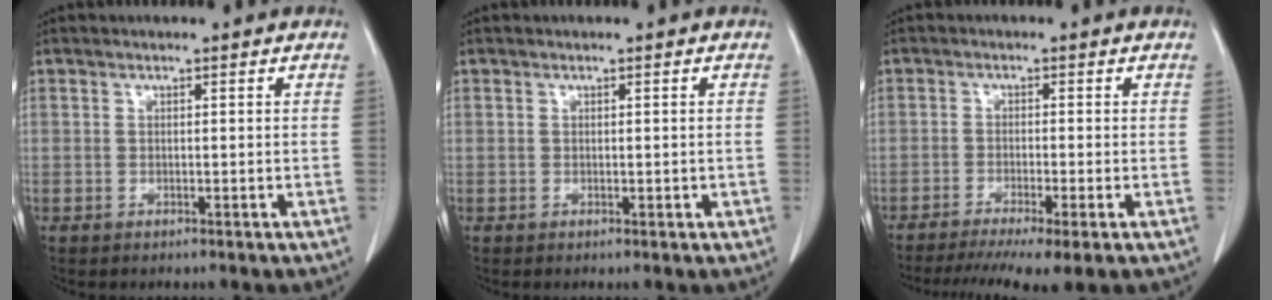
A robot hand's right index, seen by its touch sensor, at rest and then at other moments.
{"total": 0.8, "force": [0.0, 0.4, 0.6], "torque": [-0.011, 0.001, 0.003]}
{"total": 9.3, "force": [-6.7, 0.5, 6.4], "torque": [-0.092, -0.015, -0.104]}